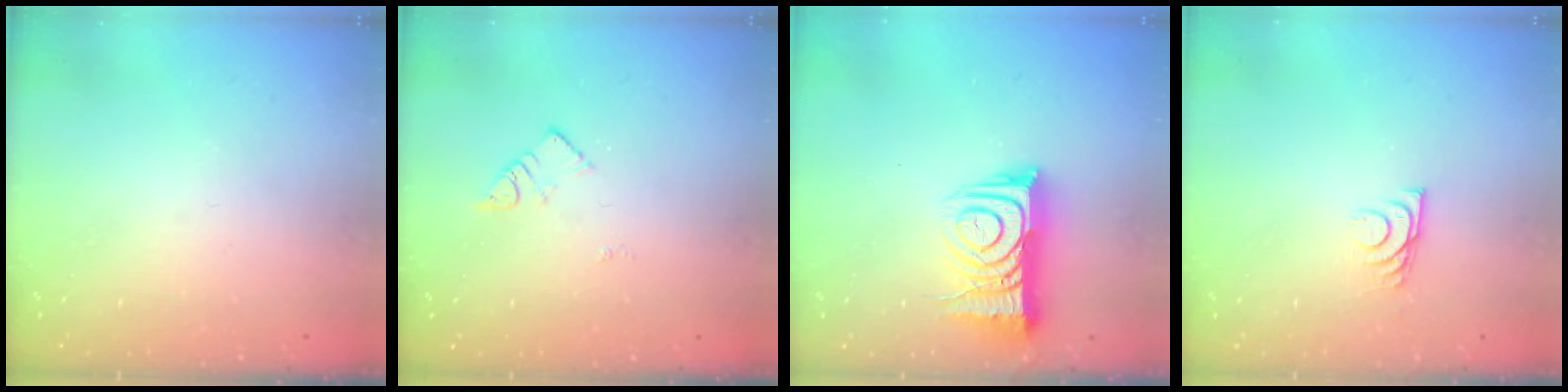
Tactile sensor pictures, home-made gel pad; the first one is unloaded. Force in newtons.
{"total": 3.8, "press": 3.8, "slide": 0.1}
{"total": 12.8, "press": 12.7, "slide": 1.2}
{"total": 5.7, "press": 5.6, "slide": 0.8}